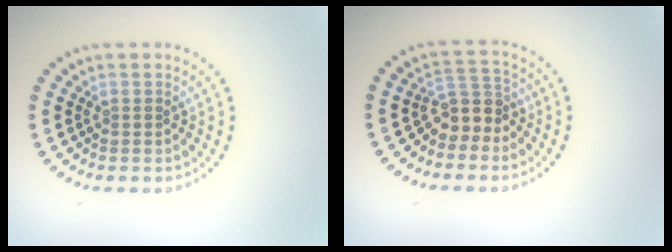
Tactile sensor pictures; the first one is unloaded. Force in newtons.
{"total": 2.8, "press": 2.2, "slide": 1.7}